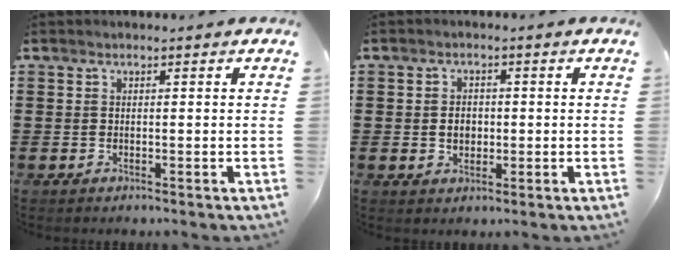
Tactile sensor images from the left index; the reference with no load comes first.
{"total": 2.5, "force": [-0.3, 1.8, 1.6], "torque": [-0.027, 0.001, -0.011]}